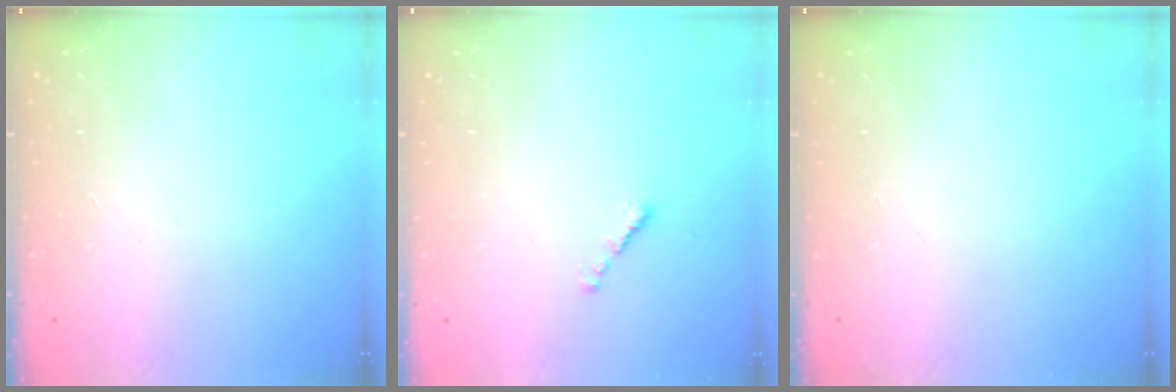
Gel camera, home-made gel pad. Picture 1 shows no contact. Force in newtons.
{"total": 1.3, "press": 1.1, "slide": 0.6}
{"total": 0.0}